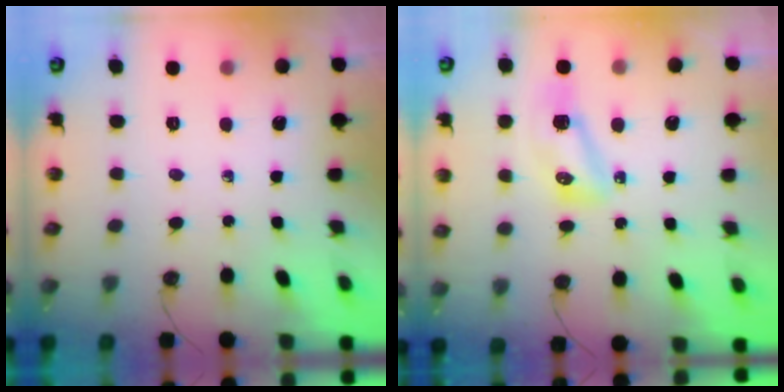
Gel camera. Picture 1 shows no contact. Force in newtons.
{"total": 8.0, "press": 7.8, "slide": 1.6}